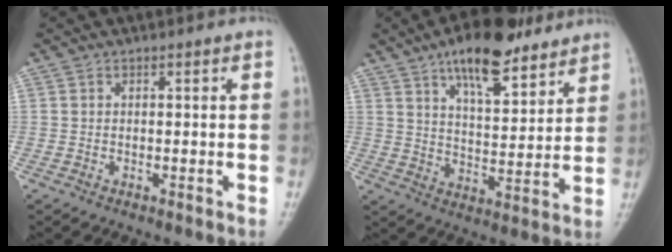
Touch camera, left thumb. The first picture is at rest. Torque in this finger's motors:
{"motor_torque": [3.43, 1.58, 1.48, -1.29, 0.28]}